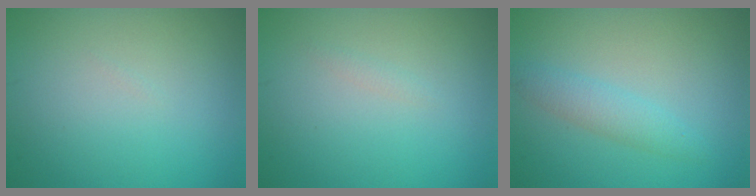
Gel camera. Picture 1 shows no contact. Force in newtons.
{"total": 0.5, "press": 0.5, "slide": 0.0}
{"total": 2.1, "press": 2.1, "slide": 0.0}